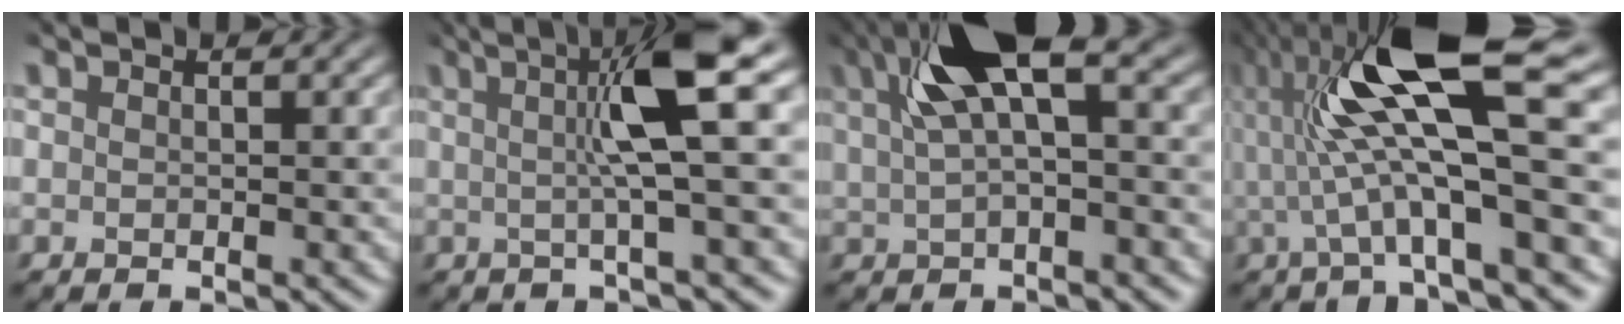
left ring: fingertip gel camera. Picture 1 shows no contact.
{"total": 4.9, "force": [0.5, 0.0, 4.8], "torque": [-0.095, 0.003, 0.013]}
{"total": 6.1, "force": [2.4, 2.0, 5.2], "torque": [-0.116, 0.010, 0.047]}
{"total": 10.7, "force": [0.8, 2.4, 10.4], "torque": [-0.200, 0.008, 0.022]}